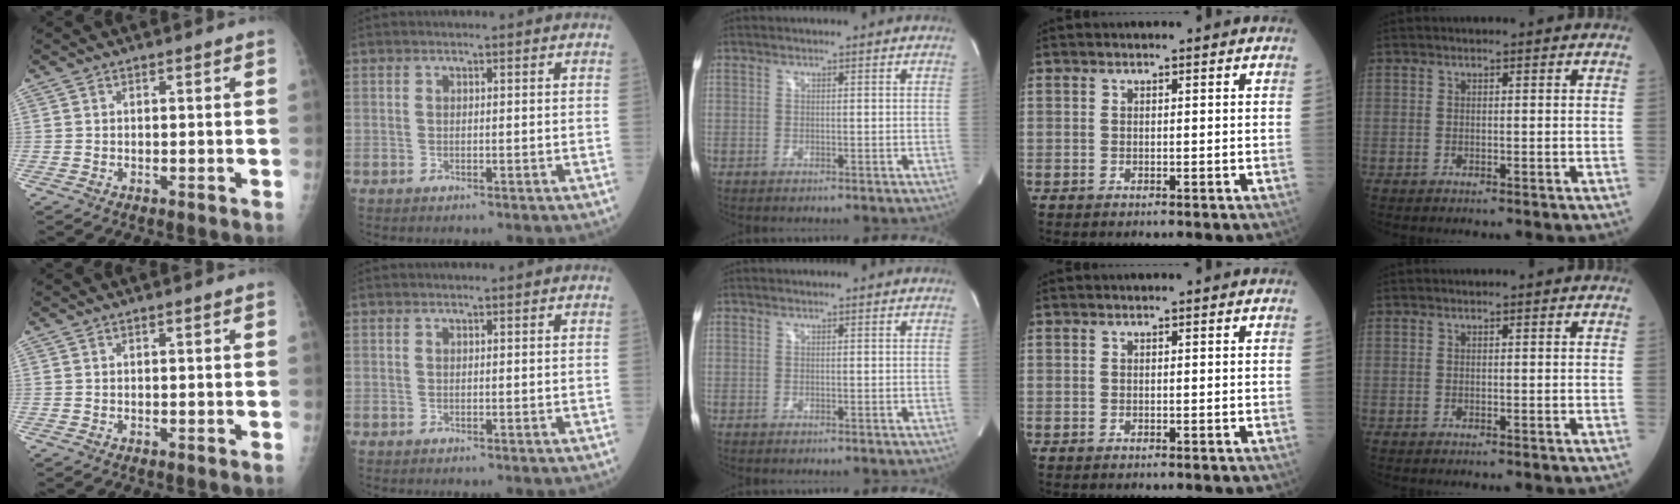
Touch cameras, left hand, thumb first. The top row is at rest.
{}